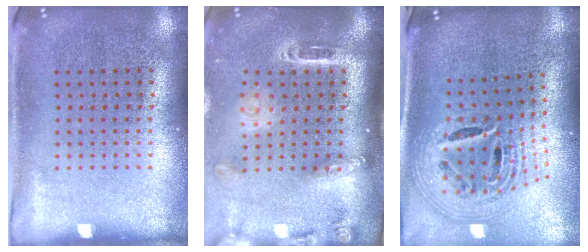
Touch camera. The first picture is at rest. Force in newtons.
{"total": 2.5, "press": 1.9, "slide": 1.7}
{"total": 2.7, "press": 1.9, "slide": 1.9}